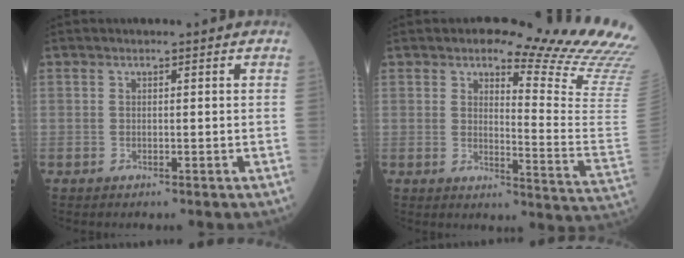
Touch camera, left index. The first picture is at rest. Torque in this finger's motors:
{"motor_torque": [1.02, -1.12, 0.29, 0.02]}